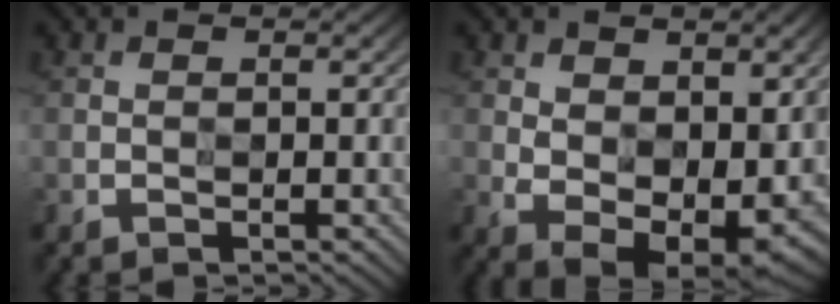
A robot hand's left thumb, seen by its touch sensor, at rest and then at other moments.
{"total": 8.5, "force": [1.2, 5.5, 6.3], "torque": [-0.122, -0.019, 0.033]}